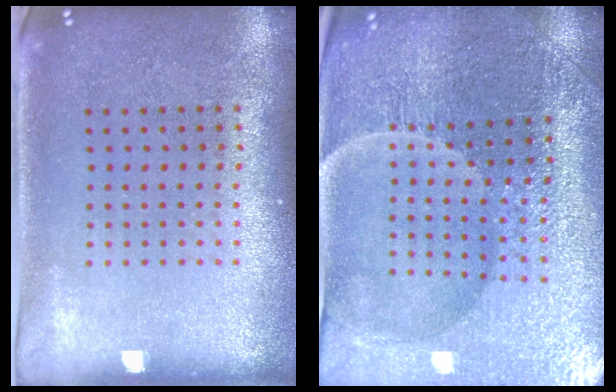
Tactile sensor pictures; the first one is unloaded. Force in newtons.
{"total": 4.2, "press": 4.1, "slide": 0.7}